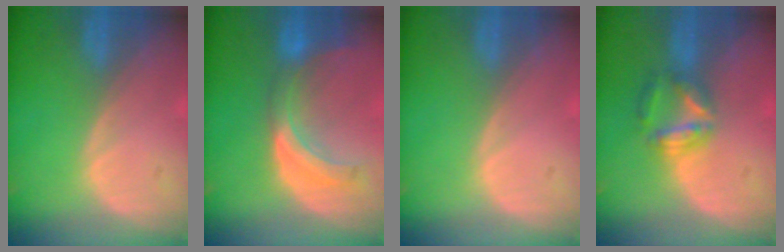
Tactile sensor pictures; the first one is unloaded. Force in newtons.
{"total": 7.4, "press": 6.8, "slide": 2.8}
{"total": 0.0}
{"total": 5.7, "press": 5.4, "slide": 2.0}